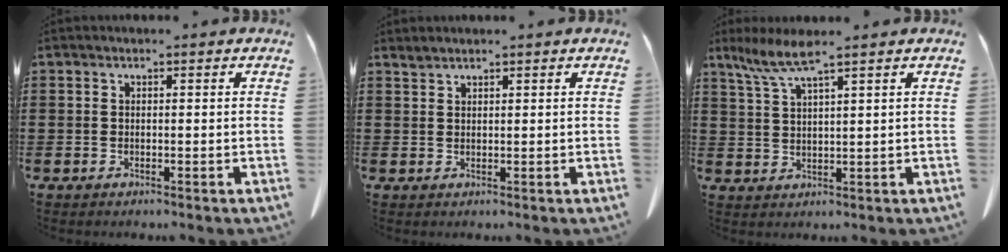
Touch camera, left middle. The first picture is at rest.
{"total": 1.1, "force": [1.0, 0.1, 0.1], "torque": [-0.006, -0.003, 0.021]}
{"total": 5.6, "force": [3.8, 0.5, 4.1], "torque": [-0.097, -0.011, 0.066]}